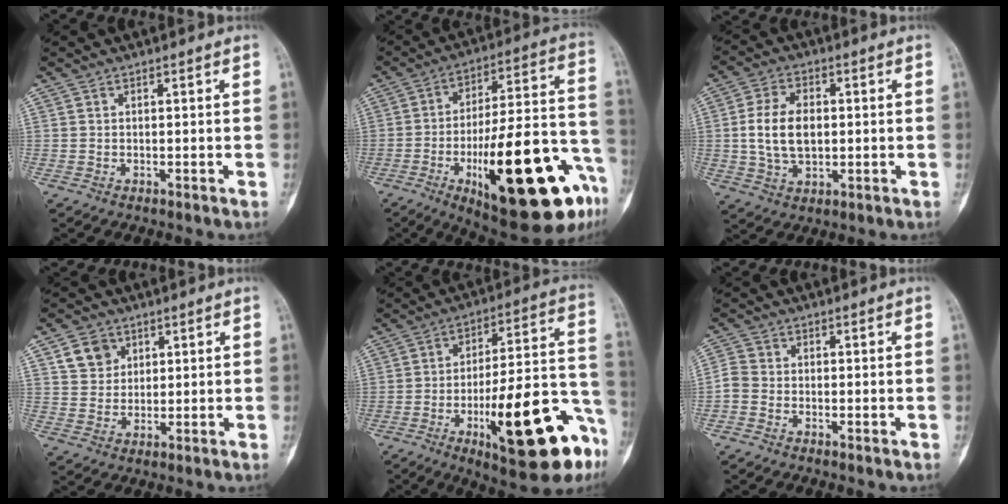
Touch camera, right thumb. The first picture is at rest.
{"total": 30.6, "force": [-12.1, 9.2, 26.5], "torque": [-0.339, 0.047, -0.167]}
{"total": 9.8, "force": [0.3, 6.2, 7.6], "torque": [-0.138, 0.005, 0.009]}
{"total": 6.7, "force": [3.4, 5.4, 2.1], "torque": [-0.013, -0.015, 0.065]}
{"total": 25.9, "force": [-10.7, 7.5, 22.4], "torque": [-0.272, 0.052, -0.147]}
{"total": 2.8, "force": [-1.3, 2.1, 1.4], "torque": [-0.029, 0.008, -0.038]}